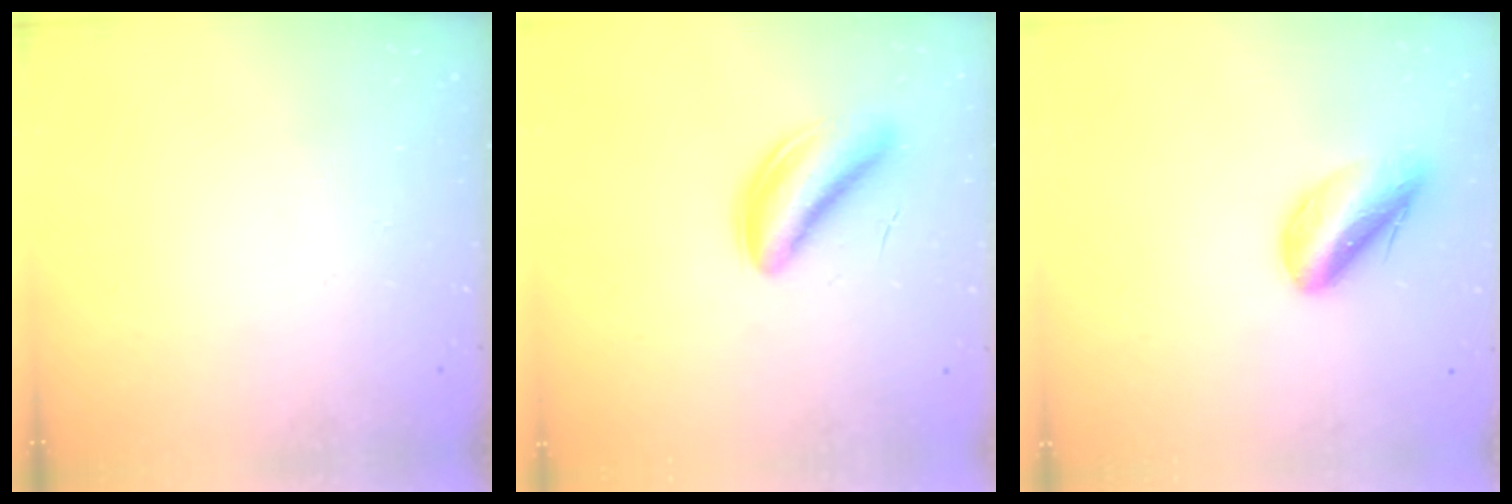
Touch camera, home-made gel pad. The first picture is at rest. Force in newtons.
{"total": 6.0, "press": 5.7, "slide": 1.9}
{"total": 8.9, "press": 8.4, "slide": 2.7}